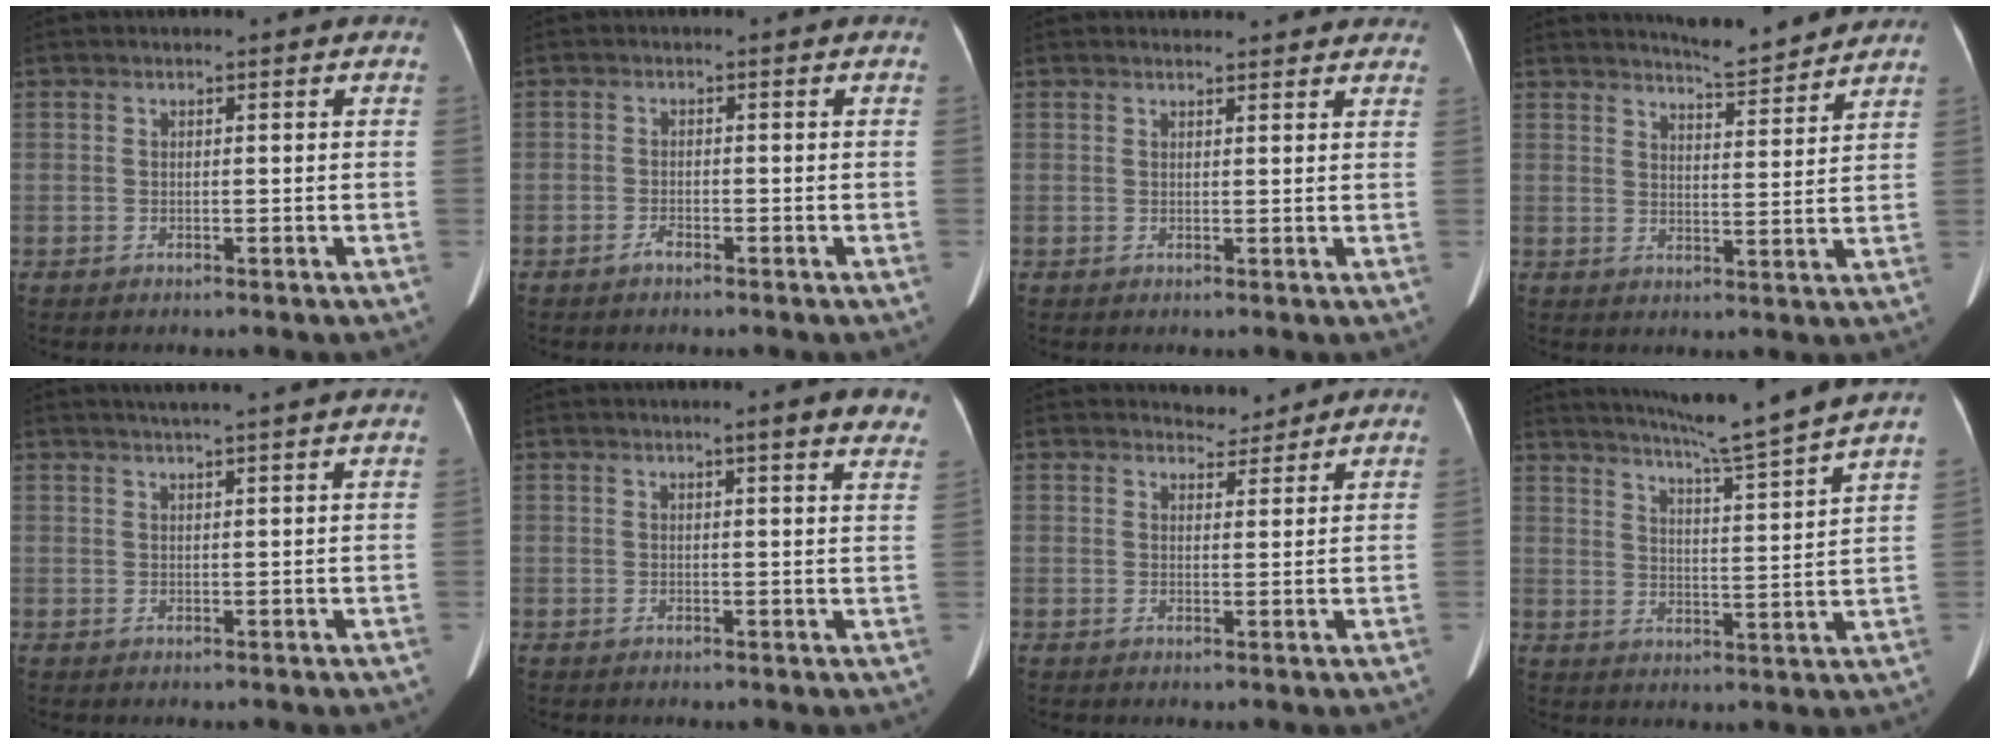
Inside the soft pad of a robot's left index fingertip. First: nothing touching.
{"total": 1.1, "force": [-0.9, 0.3, 0.5], "torque": [-0.011, 0.001, -0.014]}
{"total": 7.2, "force": [6.8, 2.2, 1.4], "torque": [0.003, 0.014, 0.059]}
{"total": 7.4, "force": [7.2, 0.2, 1.7], "torque": [-0.036, -0.006, 0.100]}
{"total": 6.2, "force": [5.3, -0.6, 3.1], "torque": [-0.046, 0.022, 0.066]}
{"total": 6.4, "force": [5.1, 0.6, 3.8], "torque": [-0.031, 0.000, 0.046]}
{"total": 2.7, "force": [2.6, 0.8, -0.2], "torque": [0.003, -0.003, 0.038]}
{"total": 14.1, "force": [12.4, -2.4, 6.3], "torque": [-0.106, -0.029, 0.172]}